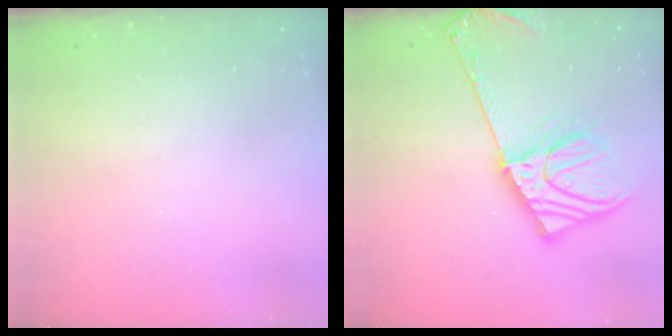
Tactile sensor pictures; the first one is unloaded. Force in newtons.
{"total": 15.5, "press": 15.2, "slide": 3.0}